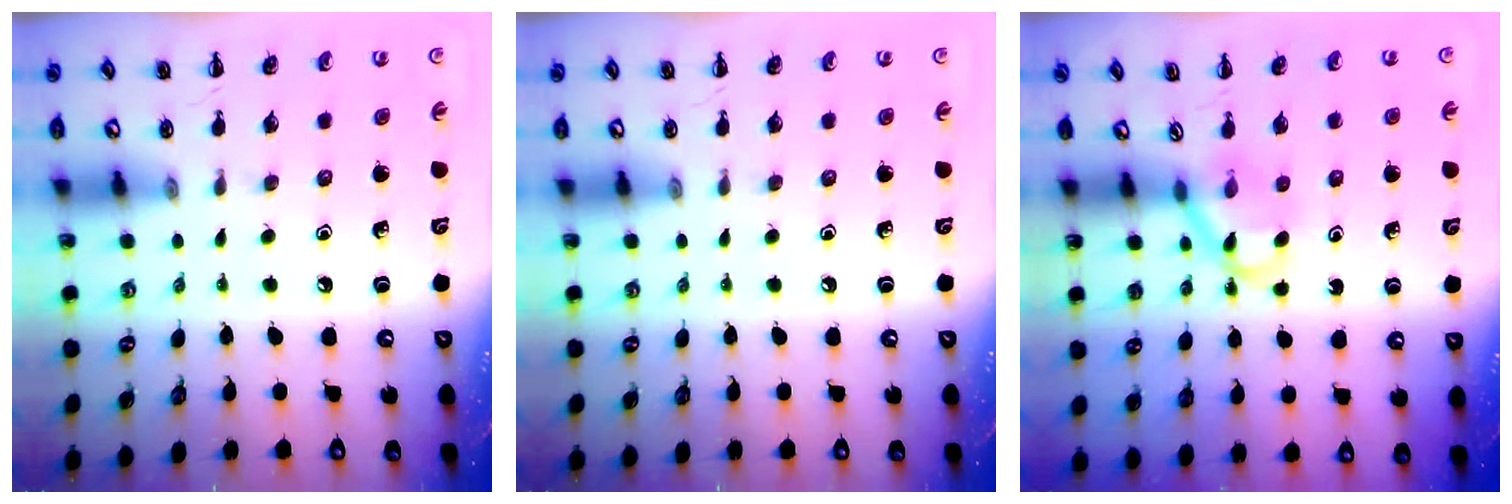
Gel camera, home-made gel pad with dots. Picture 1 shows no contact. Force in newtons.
{"total": 0.0}
{"total": 3.3, "press": 3.1, "slide": 1.2}